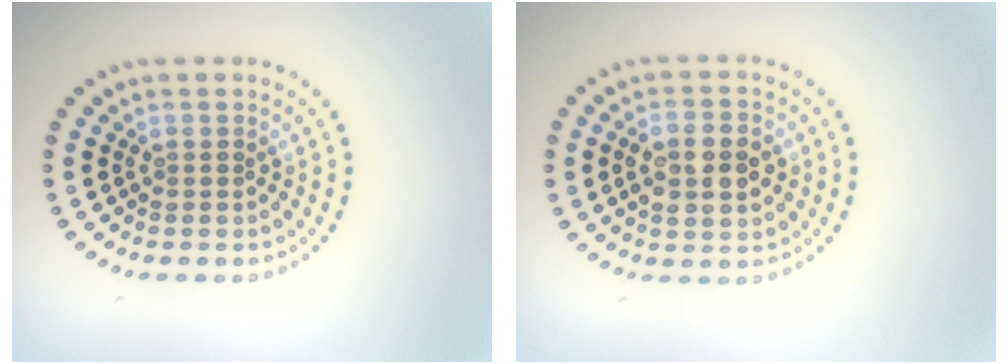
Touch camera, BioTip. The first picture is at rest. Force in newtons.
{"total": 4.3, "press": 4.3, "slide": 0.4}